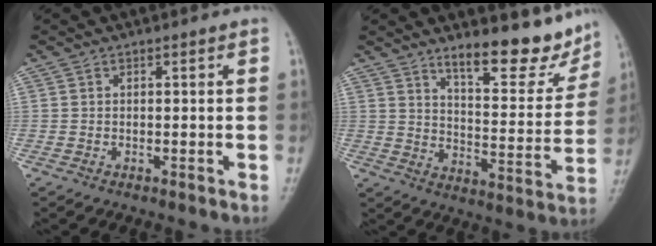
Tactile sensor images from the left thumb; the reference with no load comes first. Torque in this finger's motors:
{"motor_torque": [4.16, 0.85, 1.01, -1.11, 0.31]}